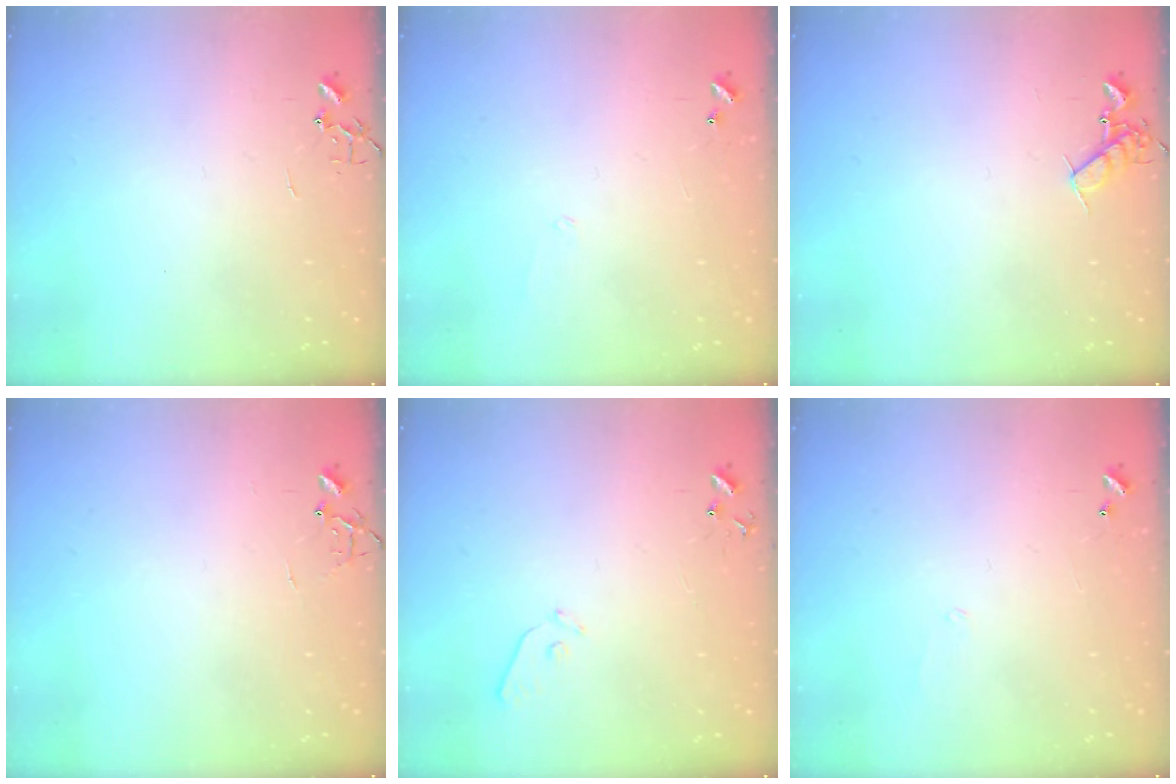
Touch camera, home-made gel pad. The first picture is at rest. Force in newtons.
{"total": 5.6, "press": 5.6, "slide": 0.4}
{"total": 7.5, "press": 7.5, "slide": 0.8}
{"total": 5.8, "press": 5.8, "slide": 0.5}
{"total": 6.6, "press": 6.6, "slide": 0.7}
{"total": 5.6, "press": 5.6, "slide": 0.4}